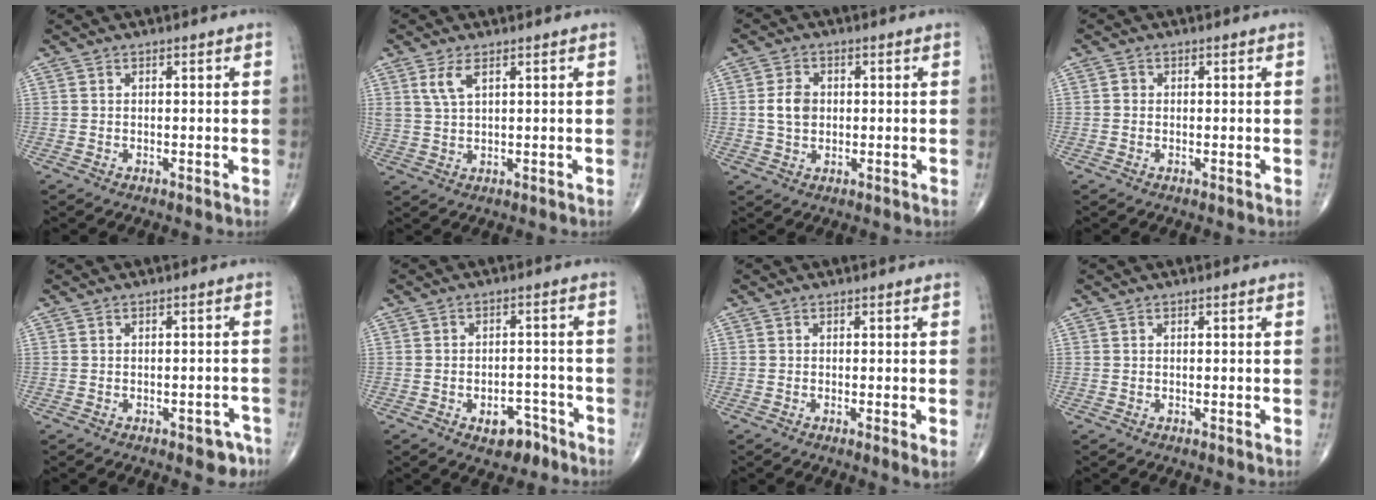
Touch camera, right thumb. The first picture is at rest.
{"total": 4.1, "force": [2.0, 1.7, 3.1], "torque": [-0.067, -0.004, 0.047]}
{"total": 4.8, "force": [0.3, 3.6, 3.1], "torque": [-0.051, 0.002, 0.005]}
{"total": 0.9, "force": [-0.1, 0.8, 0.3], "torque": [-0.002, 0.002, -0.004]}
{"total": 3.6, "force": [-2.3, 1.8, 2.1], "torque": [-0.009, 0.016, -0.023]}
{"total": 5.7, "force": [-3.3, 3.4, 3.1], "torque": [-0.018, 0.032, -0.045]}
{"total": 1.9, "force": [-0.3, 0.2, 1.8], "torque": [-0.041, -0.008, -0.008]}
{"total": 0.0}